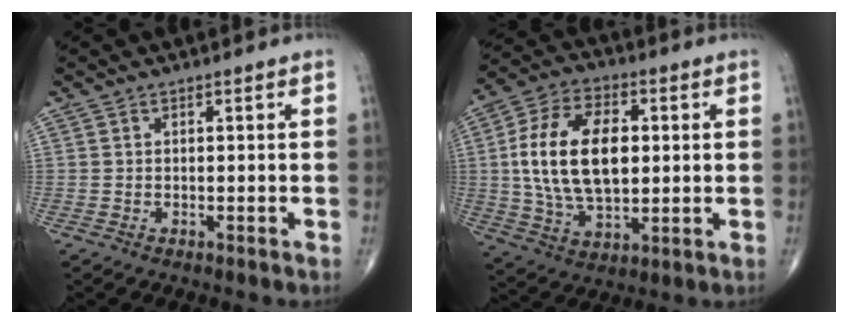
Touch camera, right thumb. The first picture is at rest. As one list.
[{"total": 18.3, "force": [1.8, 10.6, 14.9], "torque": [-0.265, 0.004, 0.035]}]